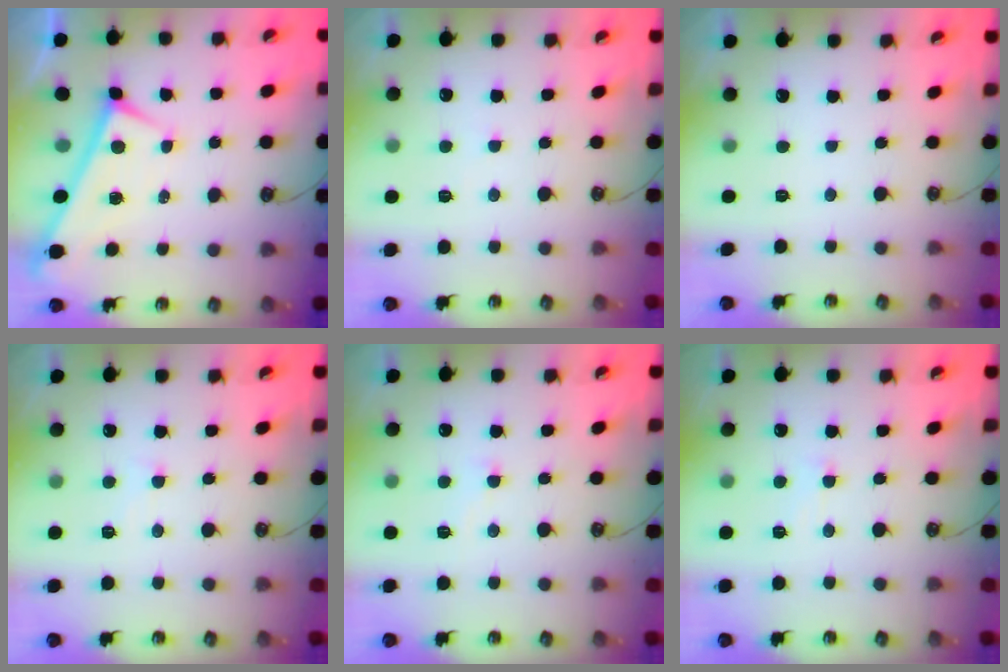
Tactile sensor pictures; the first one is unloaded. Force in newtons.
{"total": 2.4, "press": 2.4, "slide": 0.2}
{"total": 0.0}
{"total": 0.7, "press": 0.5, "slide": 0.5}
{"total": 4.0, "press": 3.9, "slide": 0.6}
{"total": 0.8, "press": 0.1, "slide": 0.8}